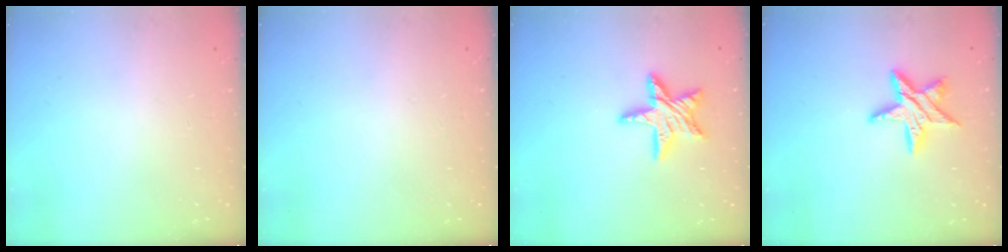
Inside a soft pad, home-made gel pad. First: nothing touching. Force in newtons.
{"total": 0.0}
{"total": 13.6, "press": 13.6, "slide": 1.0}
{"total": 12.9, "press": 12.9, "slide": 0.7}